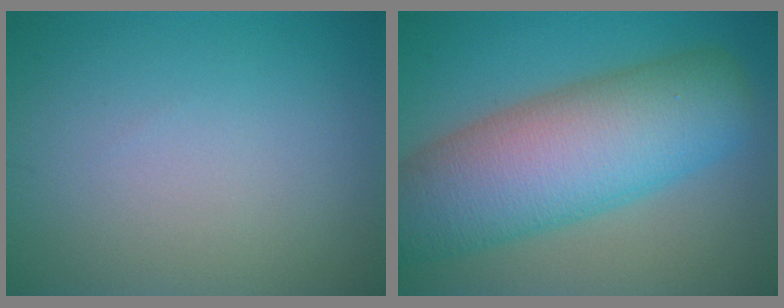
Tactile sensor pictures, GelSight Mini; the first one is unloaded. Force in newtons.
{"total": 12.0, "press": 12.0, "slide": 0.5}